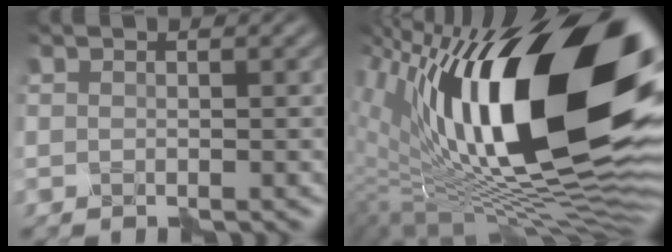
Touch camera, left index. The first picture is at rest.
{"total": 21.2, "force": [5.4, 9.4, 18.2], "torque": [-0.282, 0.018, 0.074]}